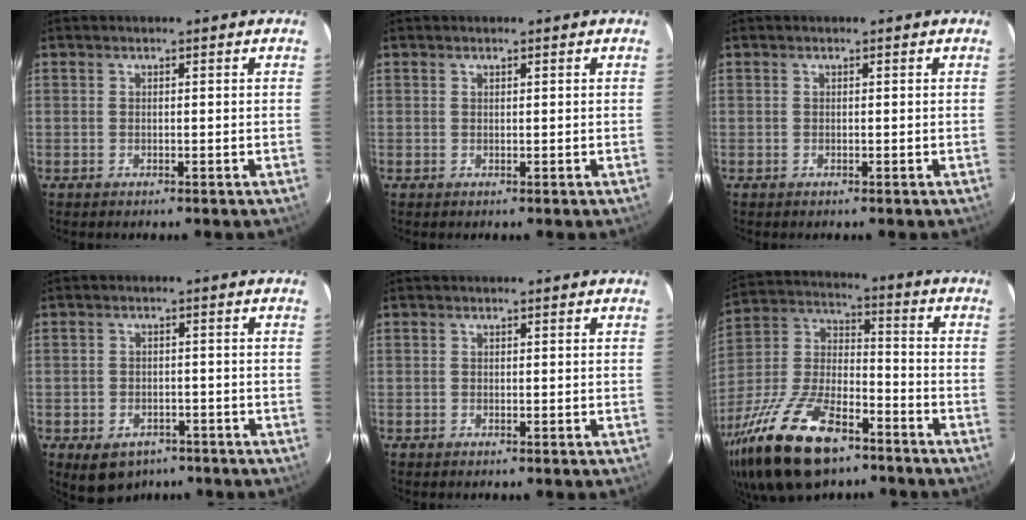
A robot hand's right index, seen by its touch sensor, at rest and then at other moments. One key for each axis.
{"total": 0.0}
{"total": 0.0}
{"total": 7.7, "fx": -4.8, "fy": 5.1, "fz": 3.1, "tx": -0.063, "ty": 0.004, "tz": -0.056}
{"total": 0.0}
{"total": 24.6, "fx": -15.5, "fy": 10.6, "fz": 15.9, "tx": -0.336, "ty": -0.020, "tz": -0.271}